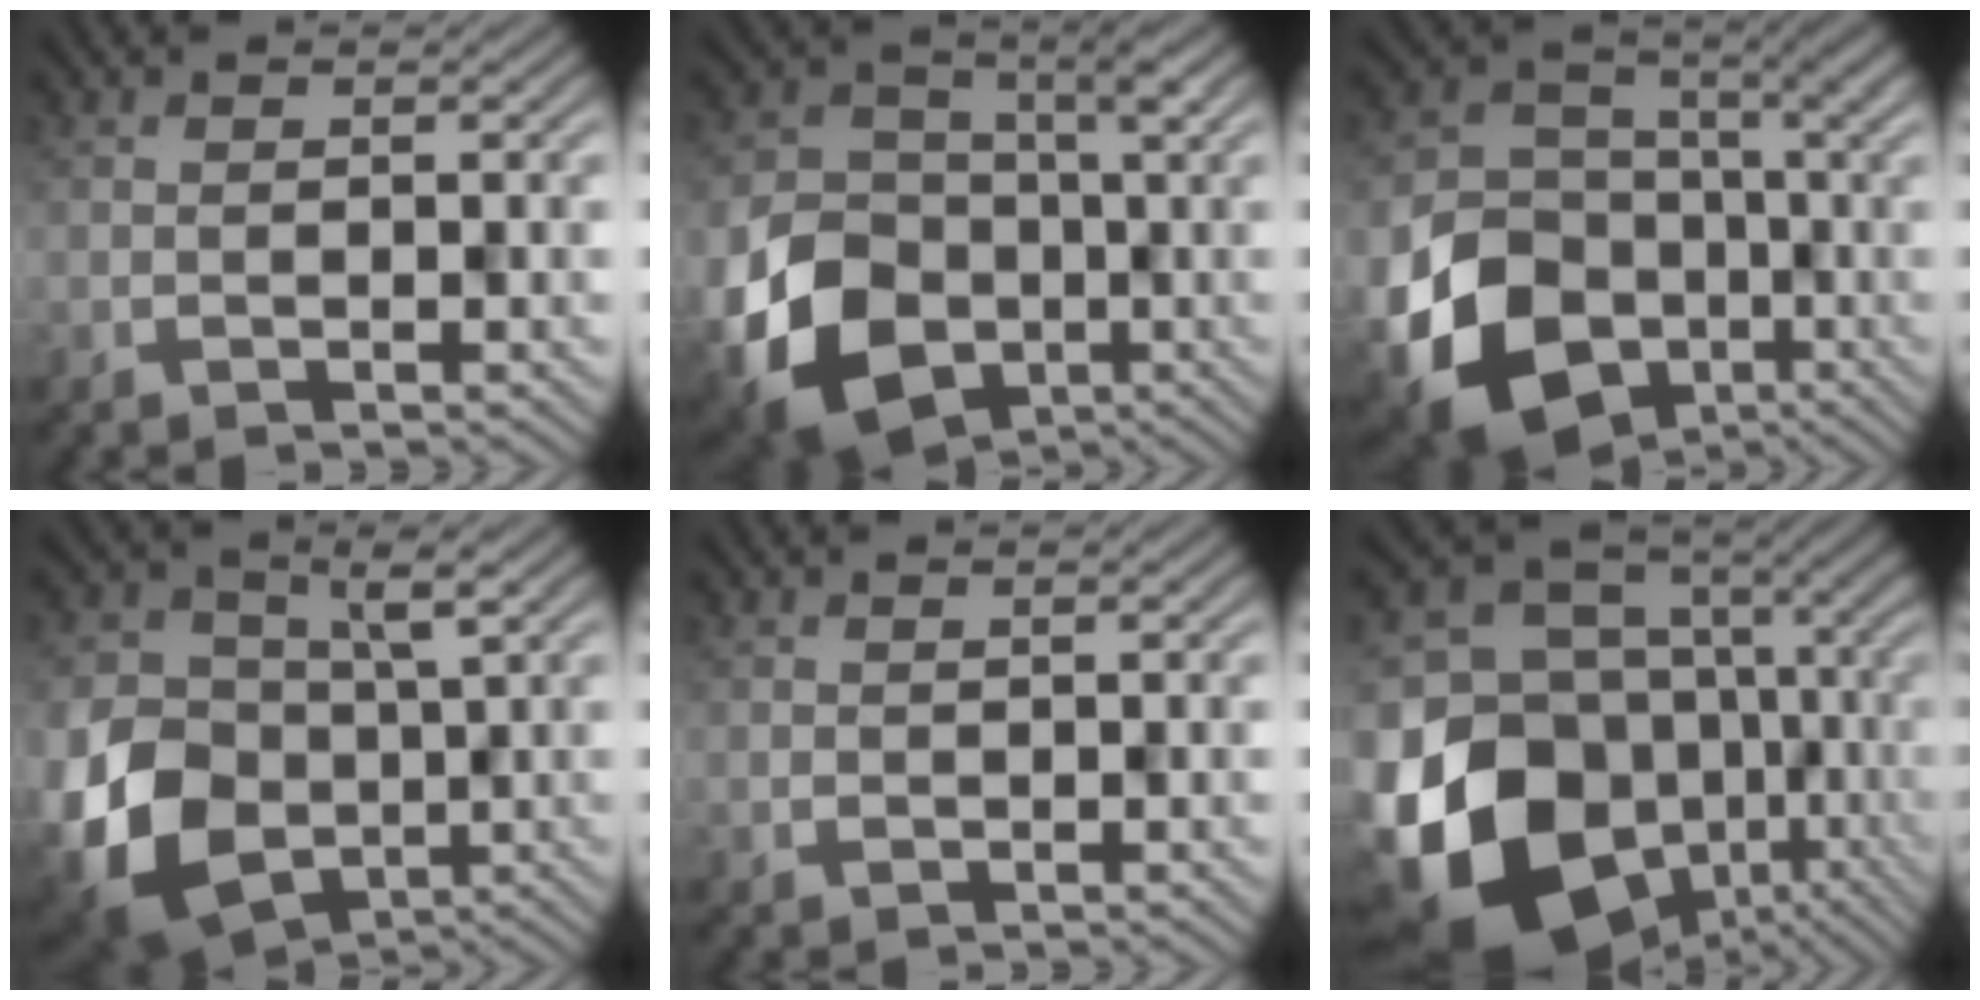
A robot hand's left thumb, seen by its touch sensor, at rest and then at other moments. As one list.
[{"total": 13.5, "force": [-5.1, 10.0, 7.3], "torque": [-0.165, -0.042, -0.087]}, {"total": 18.9, "force": [-7.8, 15.3, 7.9], "torque": [-0.178, -0.070, -0.127]}, {"total": 13.3, "force": [-3.1, 9.9, 8.3], "torque": [-0.206, -0.039, -0.039]}, {"total": 0.7, "force": [0.2, 0.6, 0.3], "torque": [-0.008, -0.001, 0.006]}, {"total": 20.4, "force": [-6.8, 16.6, 9.6], "torque": [-0.243, -0.045, -0.098]}]